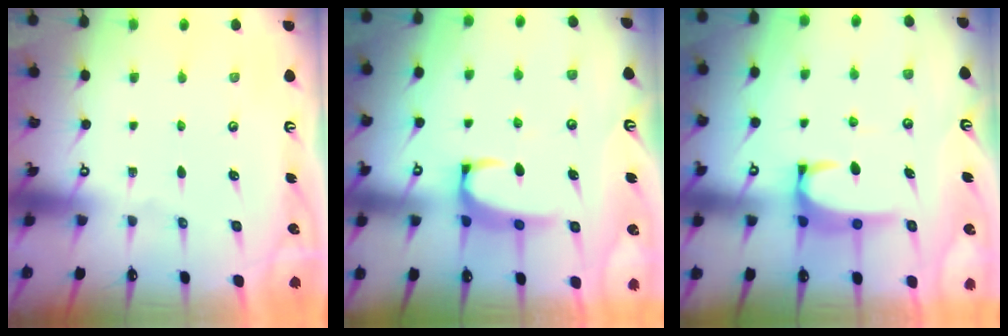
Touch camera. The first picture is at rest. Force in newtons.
{"total": 2.6, "press": 2.5, "slide": 0.8}
{"total": 3.5, "press": 3.4, "slide": 0.9}